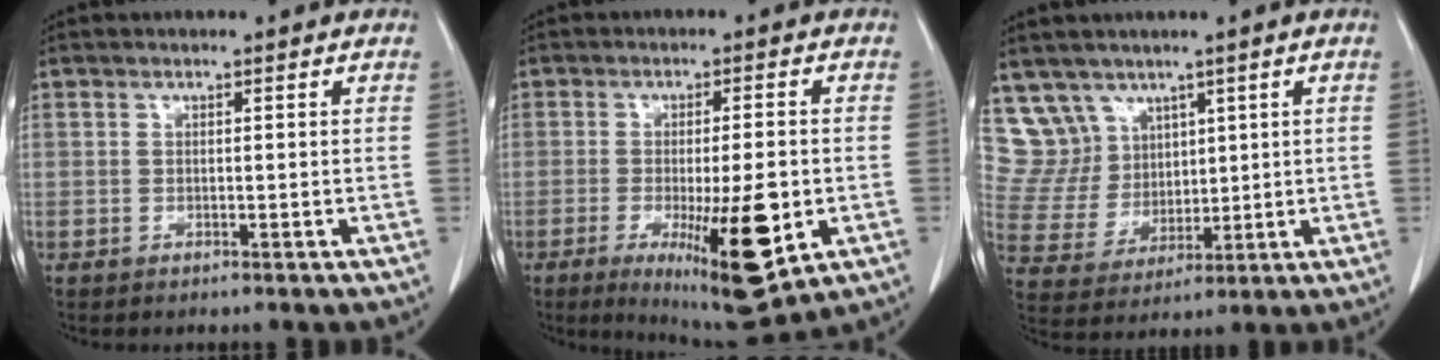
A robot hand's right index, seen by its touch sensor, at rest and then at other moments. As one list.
[{"total": 13.6, "force": [-4.1, 2.4, 12.7], "torque": [-0.199, -0.028, -0.052]}, {"total": 8.3, "force": [5.7, 6.0, 0.1], "torque": [-0.009, 0.028, 0.130]}]